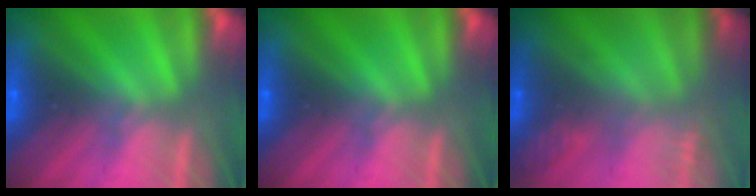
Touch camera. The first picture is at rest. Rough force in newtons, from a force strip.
{"total": 0.0}
{"total": 2.9}